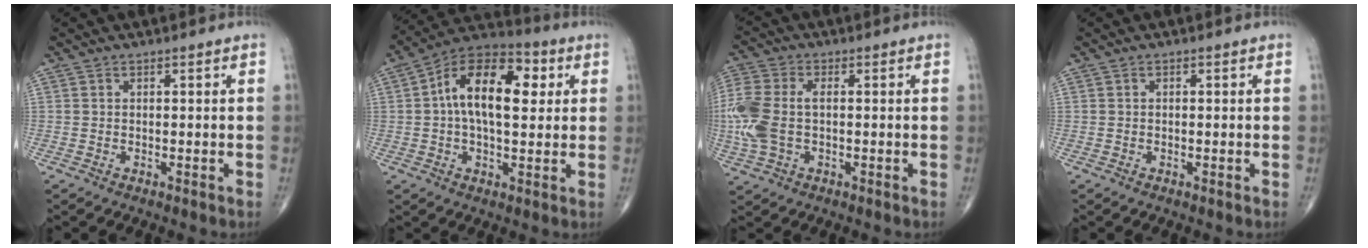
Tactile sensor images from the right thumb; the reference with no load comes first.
{"total": 16.3, "force": [2.9, 8.7, 13.5], "torque": [-0.206, 0.025, 0.037]}
{"total": 12.2, "force": [-0.6, 7.2, 9.8], "torque": [-0.262, 0.013, -0.010]}
{"total": 0.0}